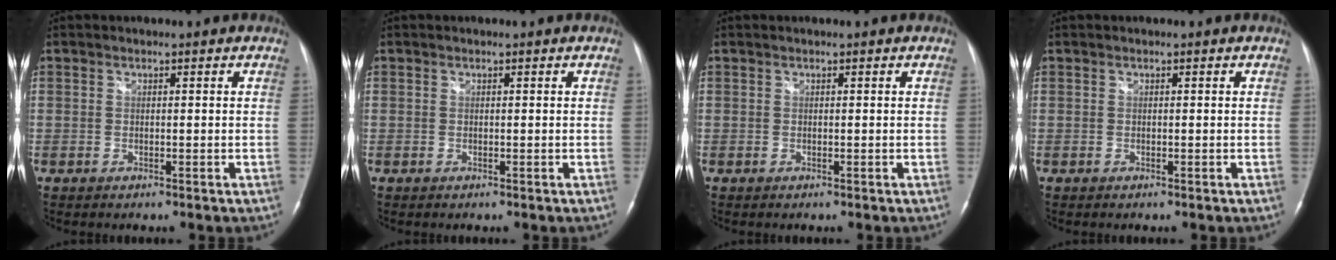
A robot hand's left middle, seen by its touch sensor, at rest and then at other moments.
{"total": 0.0}
{"total": 0.0}
{"total": 0.0}